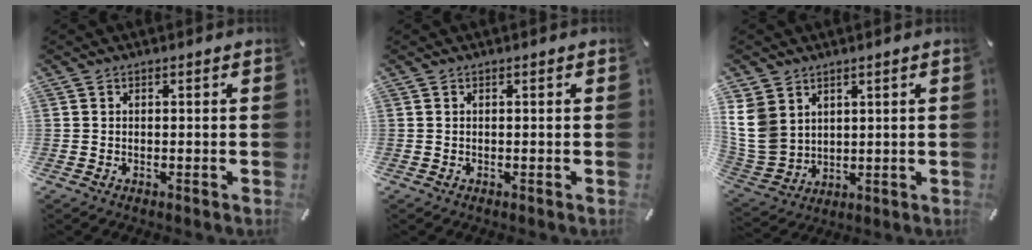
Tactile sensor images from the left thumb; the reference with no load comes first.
{"total": 0.0}
{"total": 10.7, "force": [3.5, 8.9, 4.6], "torque": [-0.140, -0.018, 0.065]}